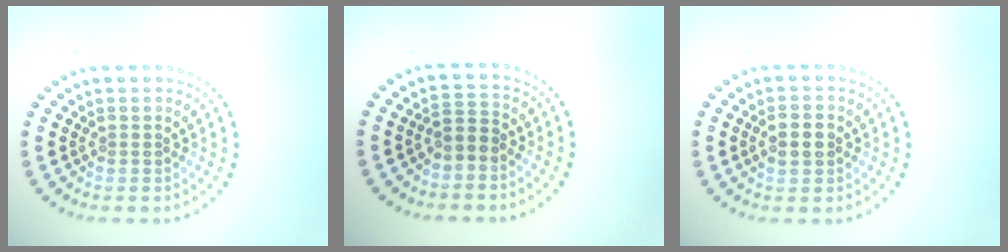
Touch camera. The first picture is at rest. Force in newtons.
{"total": 1.7, "press": 1.3, "slide": 1.1}
{"total": 2.2, "press": 2.2, "slide": 0.0}